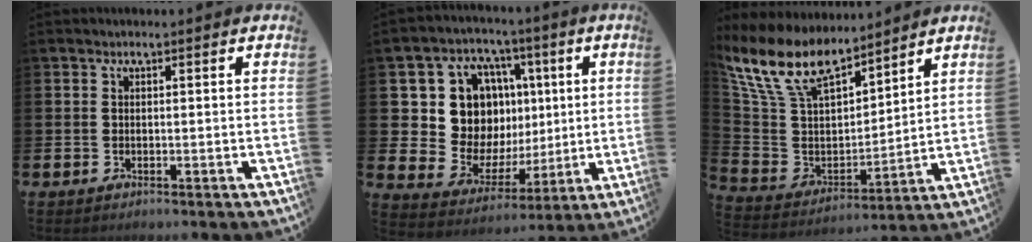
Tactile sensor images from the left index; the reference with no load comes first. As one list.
[{"total": 11.7, "force": [3.2, 10.5, 4.0], "torque": [-0.130, -0.021, 0.067]}, {"total": 12.3, "force": [10.2, 5.0, 4.8], "torque": [-0.153, -0.052, 0.187]}]